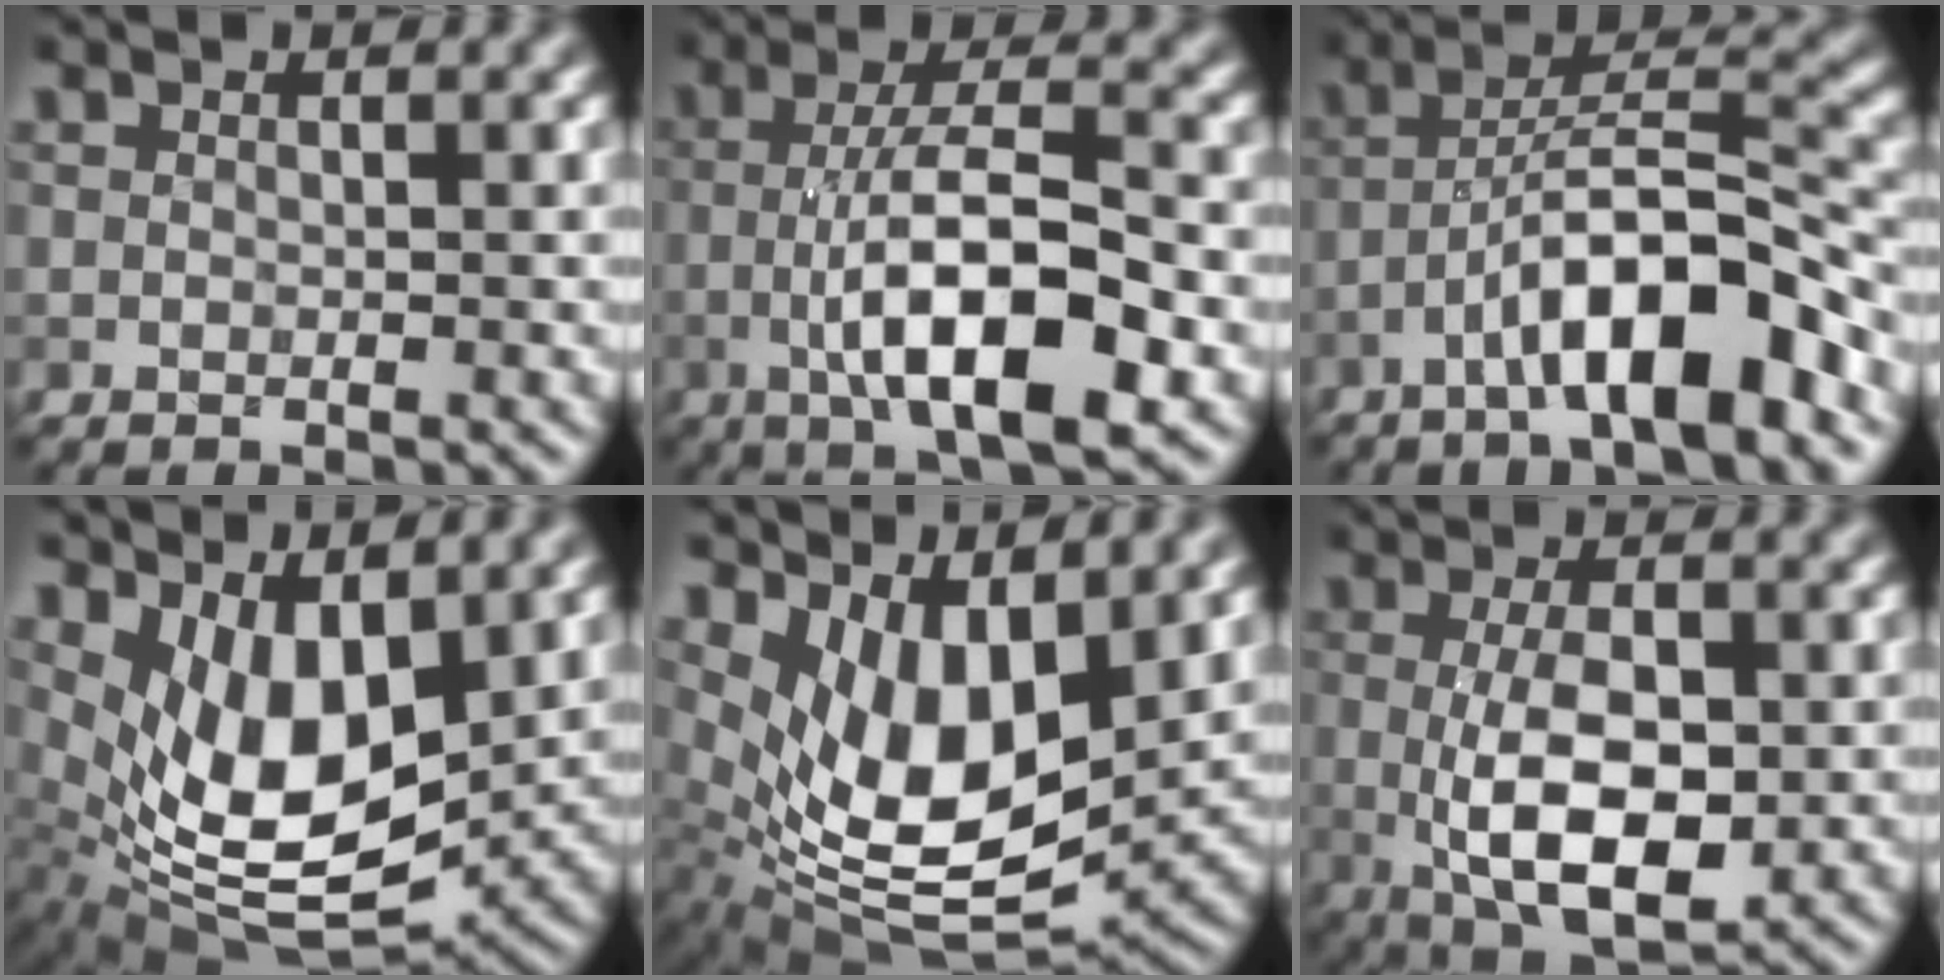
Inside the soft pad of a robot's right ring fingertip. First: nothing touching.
{"total": 9.4, "force": [-2.5, 2.5, 8.7], "torque": [-0.141, 0.008, -0.050]}
{"total": 8.2, "force": [-4.2, 1.7, 6.8], "torque": [-0.108, 0.022, -0.073]}
{"total": 8.5, "force": [2.5, 4.2, 7.0], "torque": [-0.133, -0.011, 0.045]}
{"total": 10.0, "force": [3.1, 4.8, 8.3], "torque": [-0.156, -0.015, 0.057]}
{"total": 7.4, "force": [-0.4, 3.0, 6.8], "torque": [-0.125, -0.008, -0.006]}